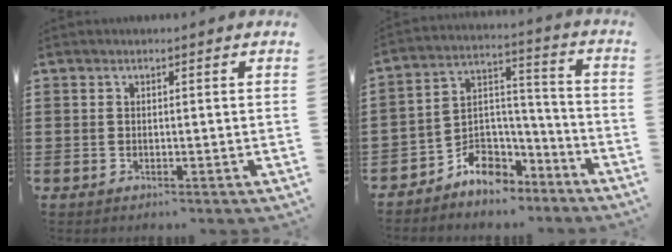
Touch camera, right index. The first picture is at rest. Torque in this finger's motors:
{"motor_torque": [-0.68, 0.80, 0.05, -0.05]}